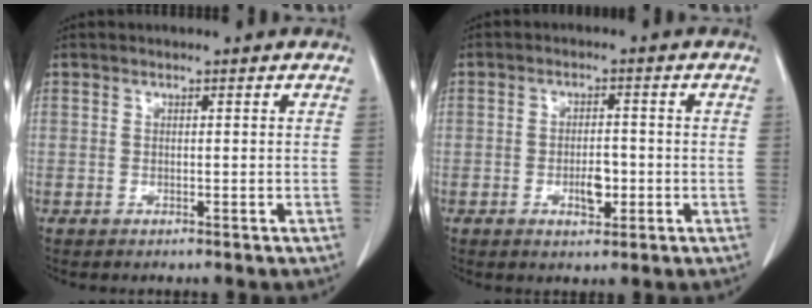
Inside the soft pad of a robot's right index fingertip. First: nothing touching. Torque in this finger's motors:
{"motor_torque": [0.15, 0.03, 0.05, 0.04]}